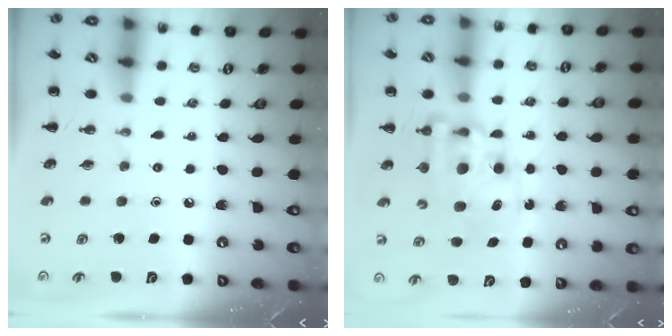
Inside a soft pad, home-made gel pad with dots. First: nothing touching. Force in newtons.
{"total": 11.1, "press": 10.7, "slide": 2.8}